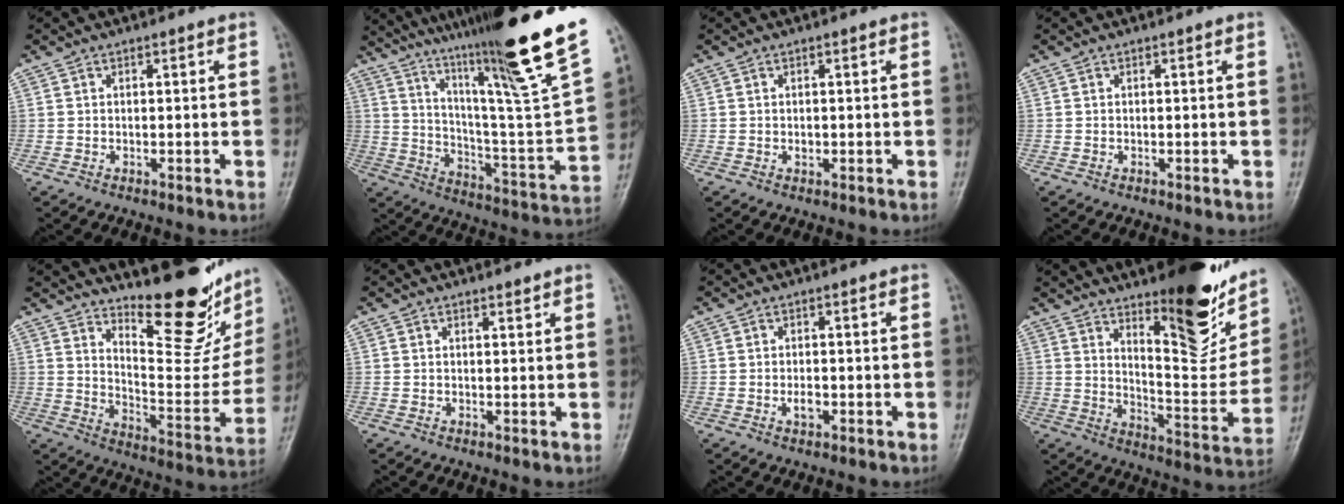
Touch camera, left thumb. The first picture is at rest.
{"total": 31.0, "force": [20.9, 2.0, 22.7], "torque": [-0.343, -0.111, 0.323]}
{"total": 0.7, "force": [0.0, 0.6, 0.5], "torque": [-0.004, 0.000, 0.001]}
{"total": 0.0}
{"total": 21.1, "force": [16.3, 6.2, 12.0], "torque": [-0.126, -0.134, 0.235]}
{"total": 0.9, "force": [0.8, 0.2, 0.3], "torque": [-0.005, -0.007, 0.013]}
{"total": 1.8, "force": [-0.5, 1.1, 1.4], "torque": [-0.022, 0.000, -0.009]}
{"total": 21.3, "force": [13.2, 6.8, 15.2], "torque": [-0.160, -0.091, 0.200]}